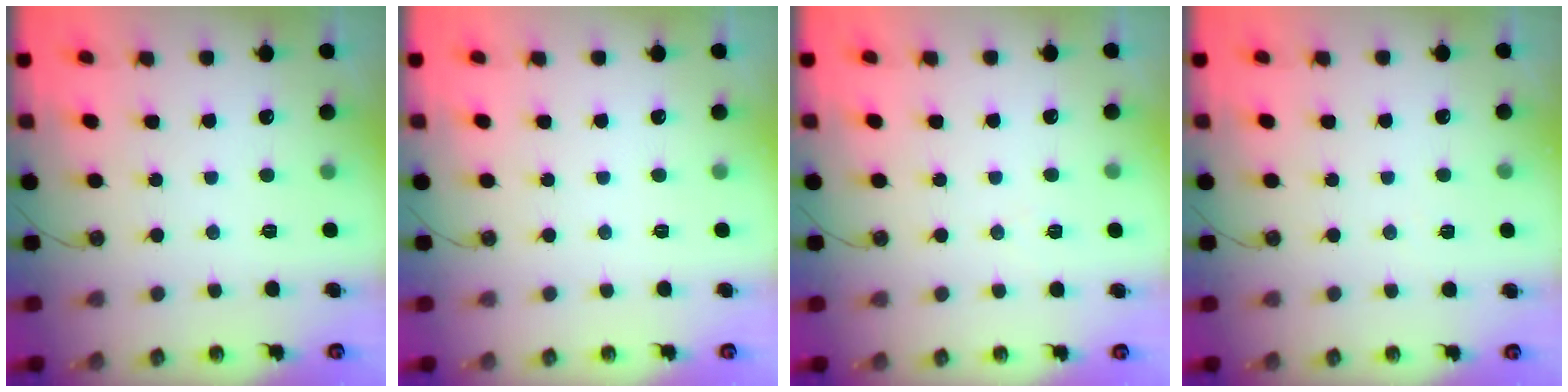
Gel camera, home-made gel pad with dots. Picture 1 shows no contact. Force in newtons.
{"total": 0.0}
{"total": 6.0, "press": 4.0, "slide": 4.4}
{"total": 2.4, "press": 2.2, "slide": 1.1}